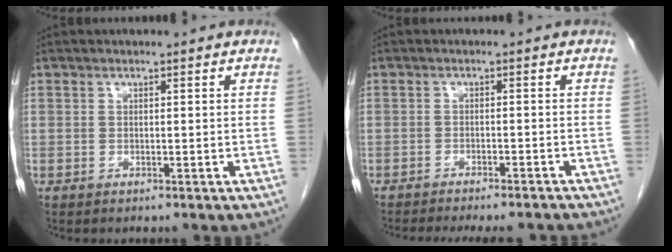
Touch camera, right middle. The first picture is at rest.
{"total": 11.2, "force": [-10.1, 1.8, 4.4], "torque": [-0.055, -0.007, -0.123]}